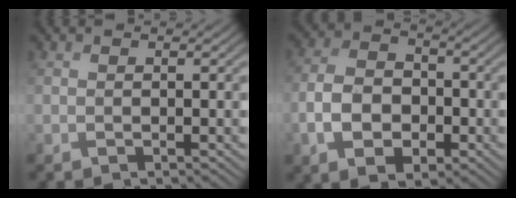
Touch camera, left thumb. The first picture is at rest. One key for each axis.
{"total": 6.8, "fx": -2.8, "fy": 4.7, "fz": 4.1, "tx": -0.080, "ty": -0.005, "tz": -0.057}